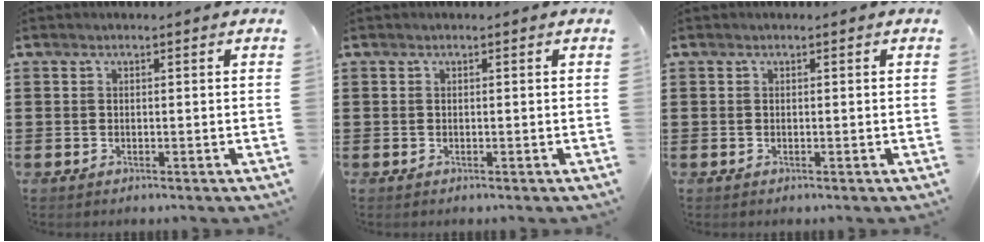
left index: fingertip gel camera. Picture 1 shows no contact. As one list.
[{"total": 0.0}, {"total": 0.0}]